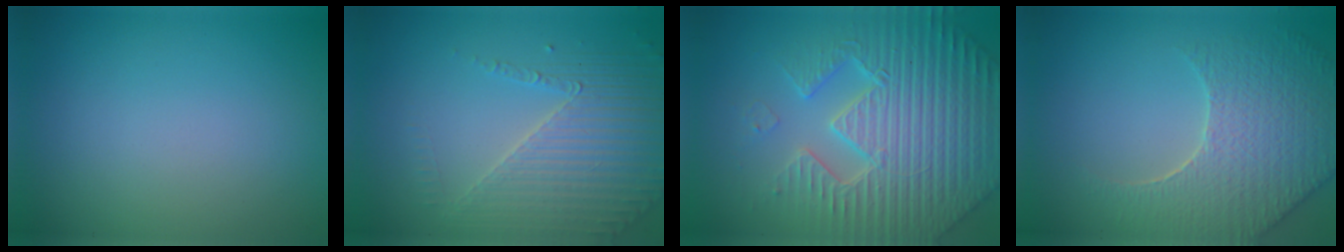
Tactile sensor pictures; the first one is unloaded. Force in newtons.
{"total": 3.9, "press": 3.7, "slide": 1.3}
{"total": 7.5, "press": 7.2, "slide": 1.8}
{"total": 7.0, "press": 5.5, "slide": 4.3}